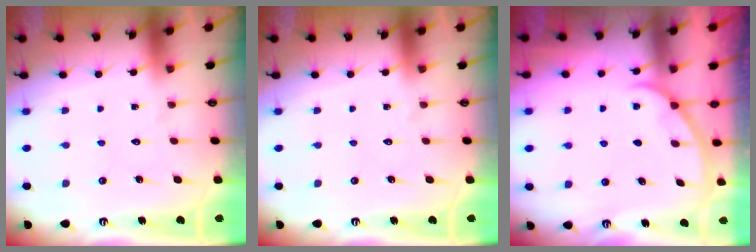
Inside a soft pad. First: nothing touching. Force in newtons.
{"total": 0.0}
{"total": 0.8, "press": 0.8, "slide": 0.2}